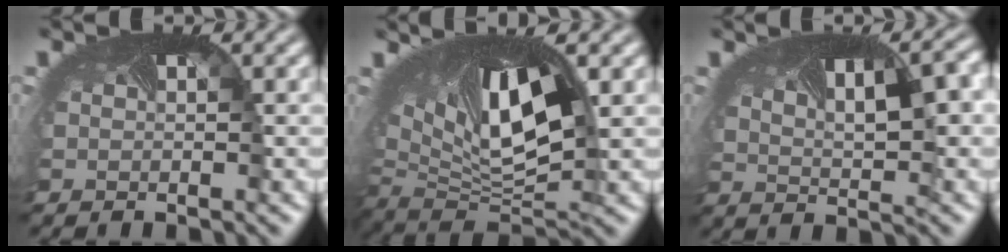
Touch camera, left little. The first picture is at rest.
{"total": 12.5, "force": [2.2, 5.5, 11.0], "torque": [-0.193, -0.005, 0.038]}
{"total": 6.0, "force": [1.6, 2.4, 5.2], "torque": [-0.071, 0.003, 0.030]}